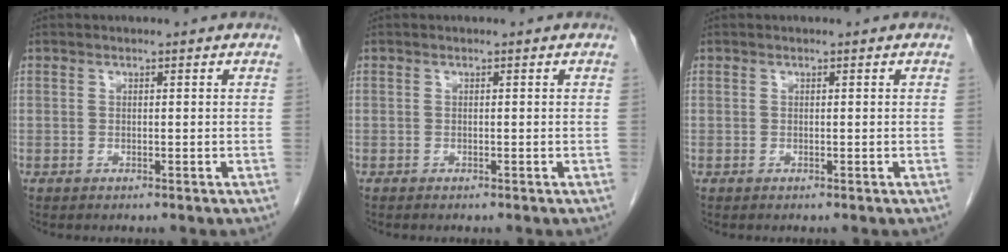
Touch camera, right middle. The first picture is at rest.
{"total": 0.0}
{"total": 0.0}